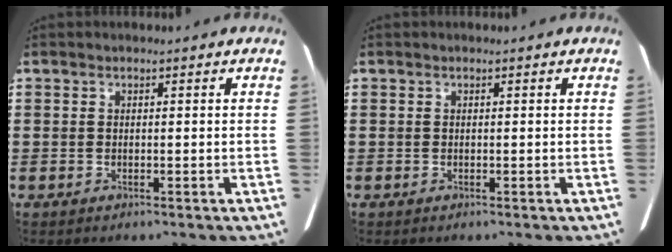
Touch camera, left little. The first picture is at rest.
{"total": 0.0}